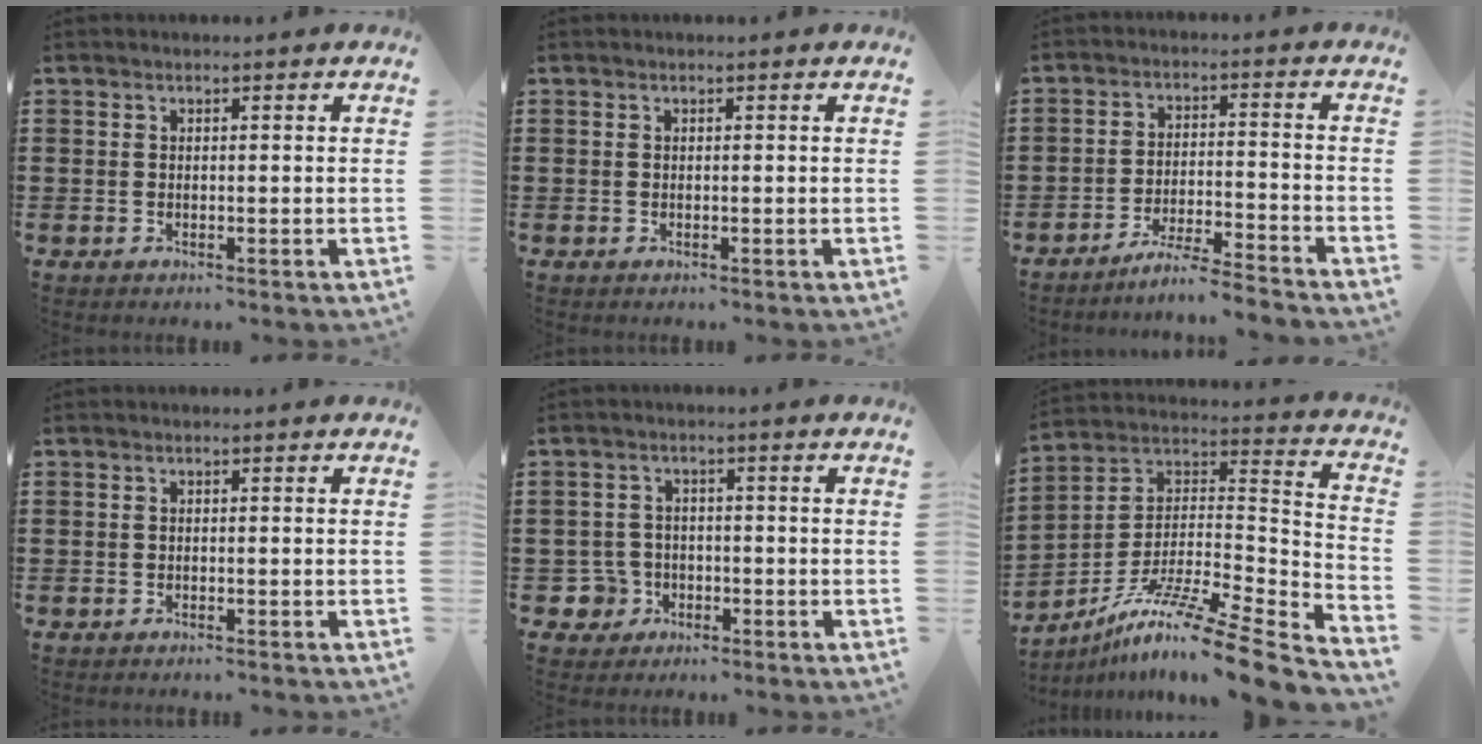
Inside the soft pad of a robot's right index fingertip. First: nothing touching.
{"total": 0.0}
{"total": 5.2, "force": [-4.9, -0.5, 1.6], "torque": [-0.034, -0.009, -0.097]}
{"total": 0.5, "force": [-0.5, 0.0, 0.1], "torque": [-0.003, -0.002, -0.010]}
{"total": 4.2, "force": [-2.0, 3.5, 1.3], "torque": [-0.052, -0.001, -0.045]}
{"total": 12.0, "force": [-9.2, 0.1, 7.6], "torque": [-0.129, 0.001, -0.173]}